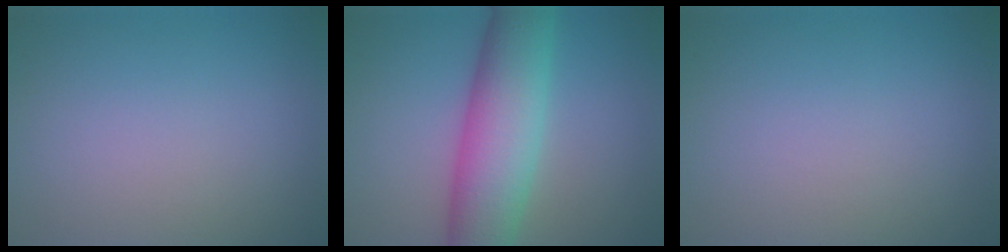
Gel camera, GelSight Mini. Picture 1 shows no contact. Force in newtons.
{"total": 8.8, "press": 8.8, "slide": 0.1}
{"total": 0.0}